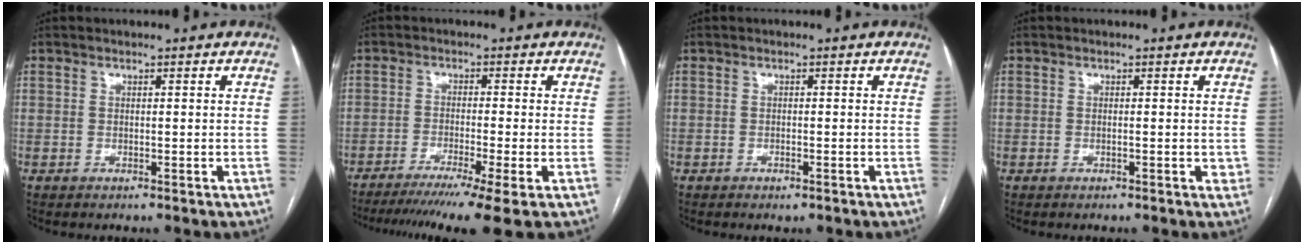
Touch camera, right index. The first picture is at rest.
{"total": 11.2, "force": [-8.1, -1.4, 7.5], "torque": [-0.114, -0.026, -0.125]}
{"total": 0.6, "force": [-0.4, 0.2, 0.4], "torque": [-0.008, -0.002, -0.003]}
{"total": 1.1, "force": [0.1, 0.5, 0.9], "torque": [-0.013, -0.002, 0.000]}